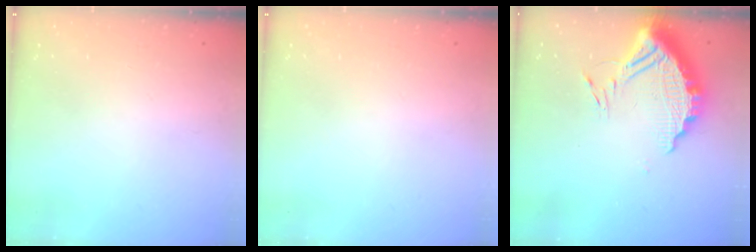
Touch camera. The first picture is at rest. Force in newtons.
{"total": 0.0}
{"total": 14.5, "press": 14.4, "slide": 1.1}